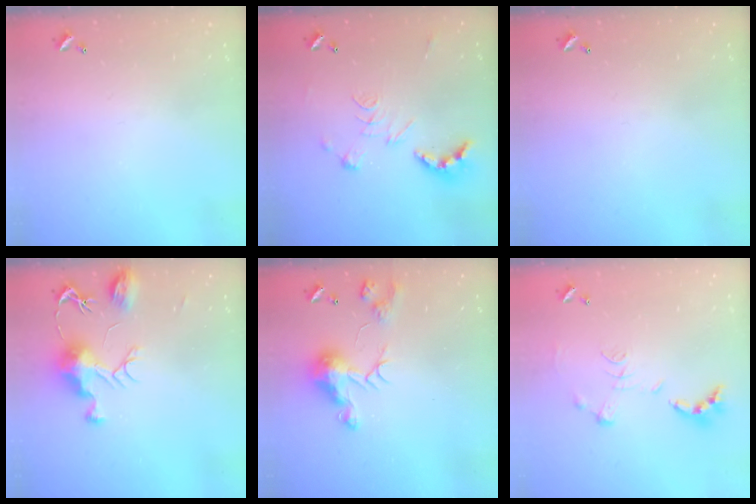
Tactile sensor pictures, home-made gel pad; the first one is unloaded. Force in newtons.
{"total": 2.5, "press": 2.0, "slide": 1.5}
{"total": 0.0}
{"total": 9.4, "press": 9.4, "slide": 0.3}
{"total": 11.0, "press": 11.0, "slide": 0.7}
{"total": 1.1, "press": 1.0, "slide": 0.4}